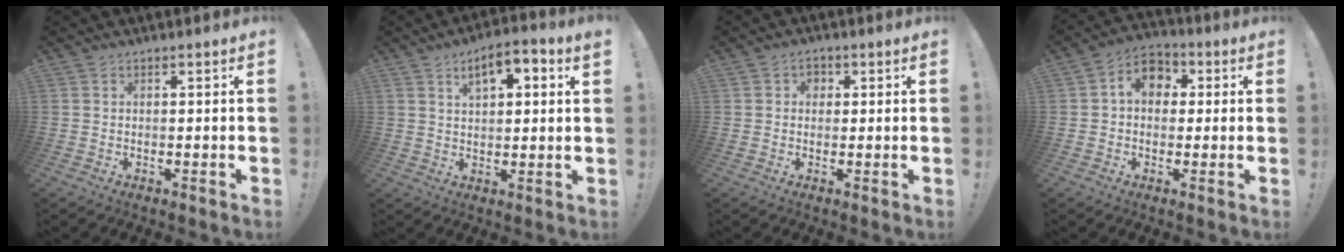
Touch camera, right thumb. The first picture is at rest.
{"total": 7.1, "force": [3.2, 3.1, 5.5], "torque": [-0.084, -0.008, 0.052]}
{"total": 2.8, "force": [0.3, 2.5, 1.2], "torque": [-0.018, 0.004, 0.003]}
{"total": 8.4, "force": [1.5, 6.7, 4.9], "torque": [-0.073, 0.009, 0.033]}